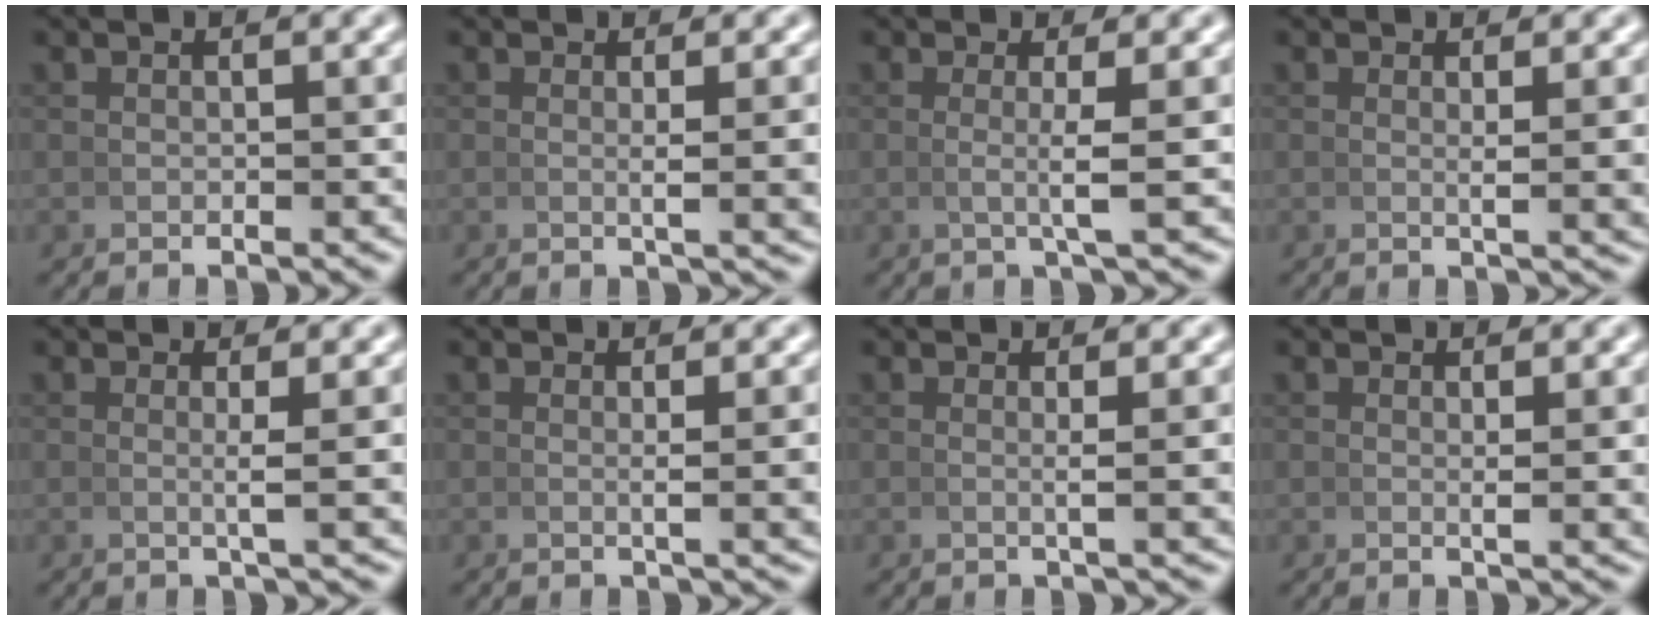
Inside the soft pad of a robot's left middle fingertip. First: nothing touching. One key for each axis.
{"total": 2.2, "fx": 0.3, "fy": 0.1, "fz": 2.2, "tx": -0.029, "ty": -0.003, "tz": 0.005}
{"total": 2.1, "fx": 0.3, "fy": -0.5, "fz": 2.0, "tx": -0.039, "ty": -0.009, "tz": 0.007}
{"total": 2.0, "fx": 0.6, "fy": 0.0, "fz": 1.9, "tx": -0.026, "ty": -0.004, "tz": 0.010}
{"total": 1.7, "fx": 0.4, "fy": -0.4, "fz": 1.6, "tx": -0.027, "ty": -0.004, "tz": 0.005}
{"total": 1.8, "fx": 0.3, "fy": 0.0, "fz": 1.8, "tx": -0.025, "ty": -0.001, "tz": 0.004}
{"total": 1.4, "fx": 0.4, "fy": -0.3, "fz": 1.3, "tx": -0.023, "ty": -0.003, "tz": 0.005}
{"total": 1.4, "fx": 0.6, "fy": 0.0, "fz": 1.2, "tx": -0.021, "ty": -0.005, "tz": 0.010}